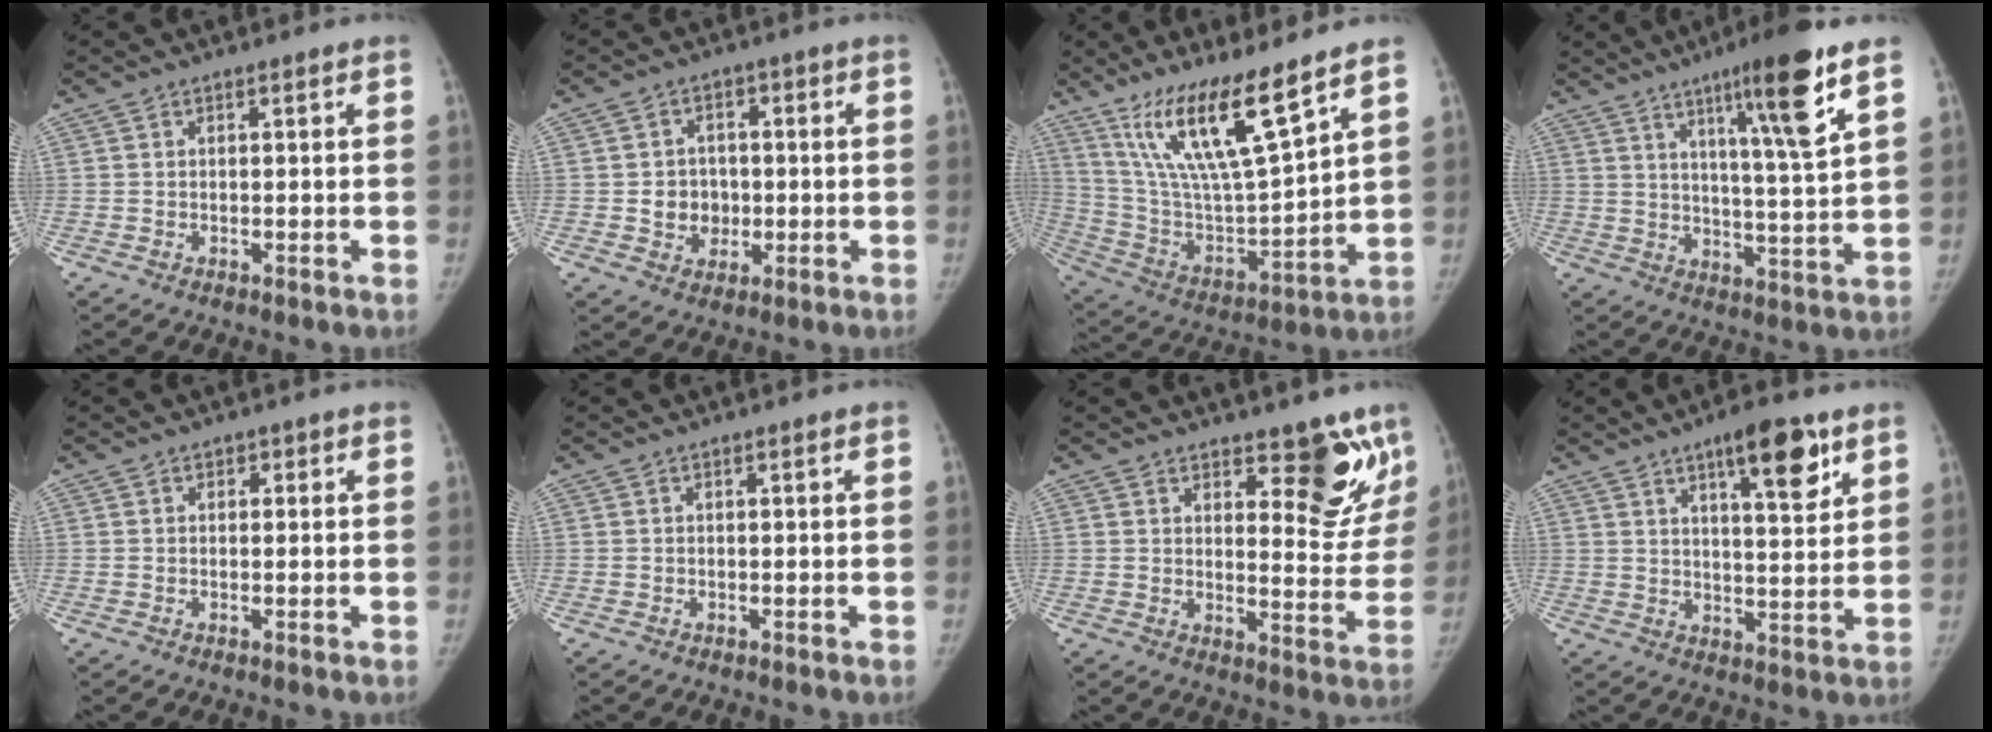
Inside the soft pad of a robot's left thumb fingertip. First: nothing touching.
{"total": 6.4, "force": [-0.6, 5.7, 2.7], "torque": [-0.008, 0.009, -0.009]}
{"total": 18.4, "force": [12.2, 2.9, 13.4], "torque": [-0.228, -0.068, 0.239]}
{"total": 13.9, "force": [7.5, 0.6, 11.7], "torque": [-0.182, -0.041, 0.117]}
{"total": 0.8, "force": [0.3, 0.7, 0.3], "torque": [0.005, 0.001, 0.002]}
{"total": 0.0}
{"total": 11.0, "force": [7.4, 4.2, 7.0], "torque": [-0.036, -0.056, 0.106]}
{"total": 11.1, "force": [6.3, 3.2, 8.5], "torque": [-0.105, -0.035, 0.094]}